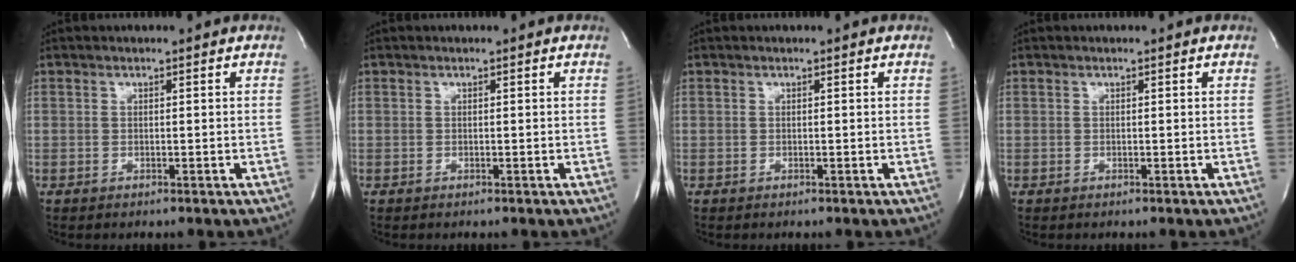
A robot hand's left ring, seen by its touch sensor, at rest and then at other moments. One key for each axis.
{"total": 0.0}
{"total": 0.0}
{"total": 0.0}